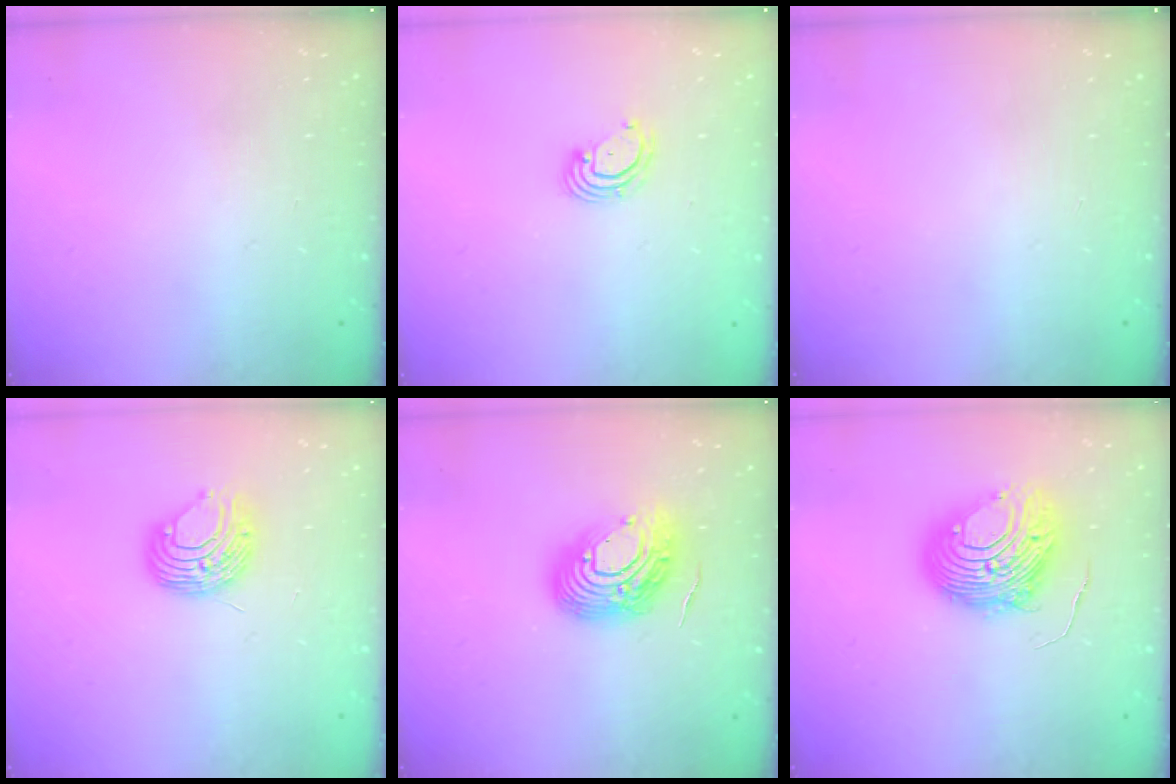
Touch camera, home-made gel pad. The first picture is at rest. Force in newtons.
{"total": 3.2, "press": 3.2, "slide": 0.1}
{"total": 0.0}
{"total": 8.9, "press": 8.9, "slide": 0.7}
{"total": 14.5, "press": 14.5, "slide": 1.5}
{"total": 10.9, "press": 10.8, "slide": 1.3}